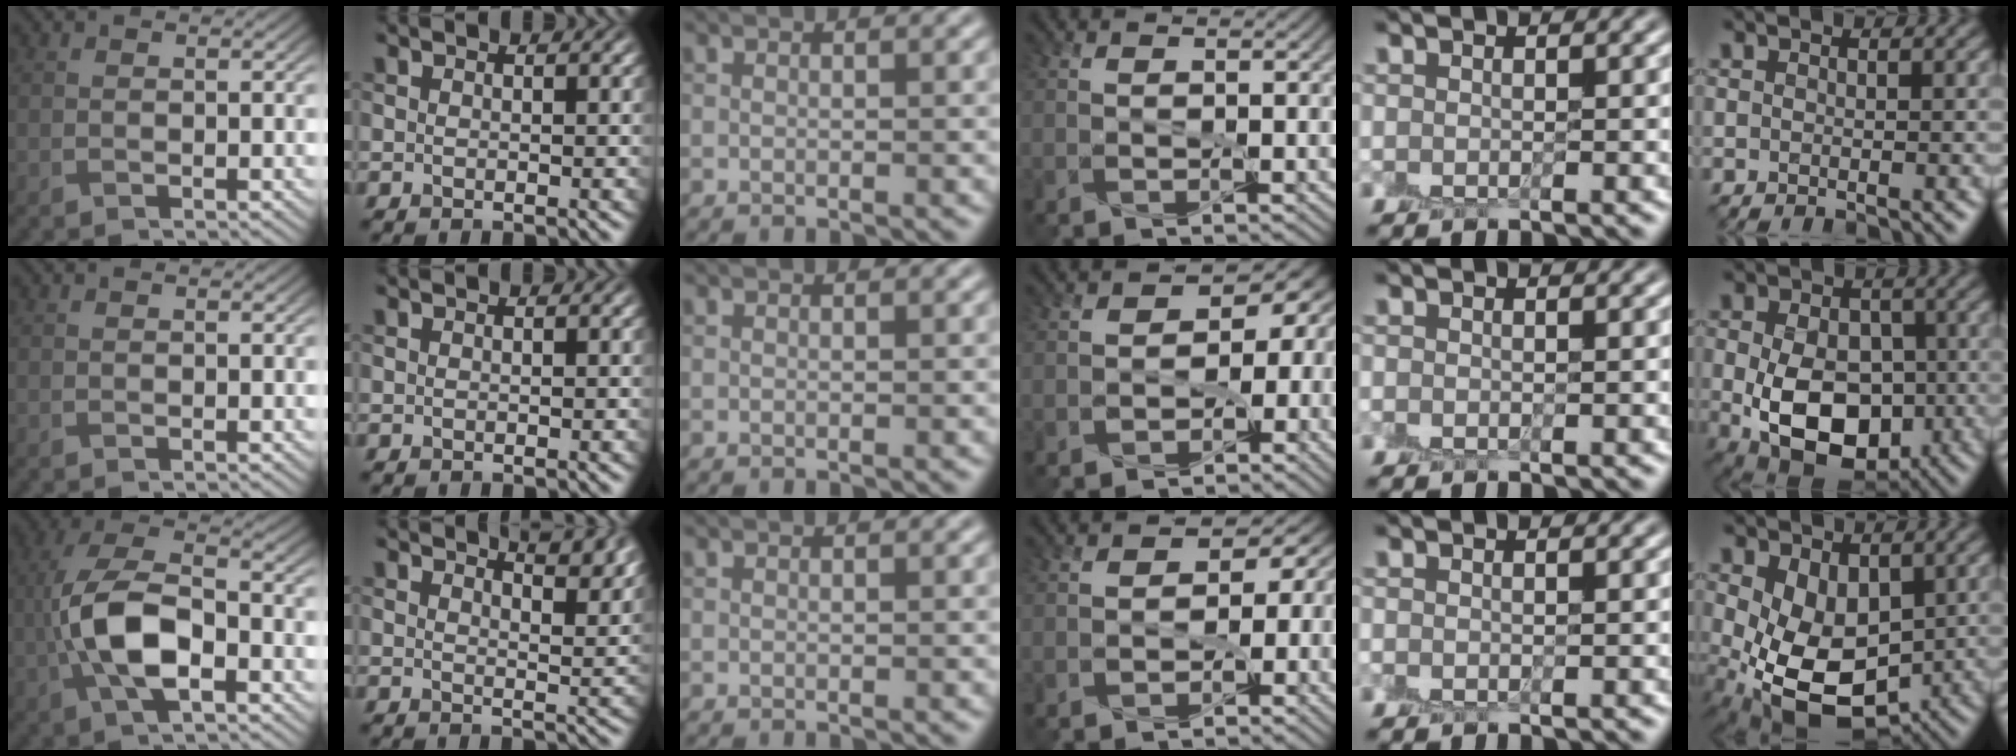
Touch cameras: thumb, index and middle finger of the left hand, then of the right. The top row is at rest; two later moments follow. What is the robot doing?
{"motion": "peel", "object": "lint roller sheet"}